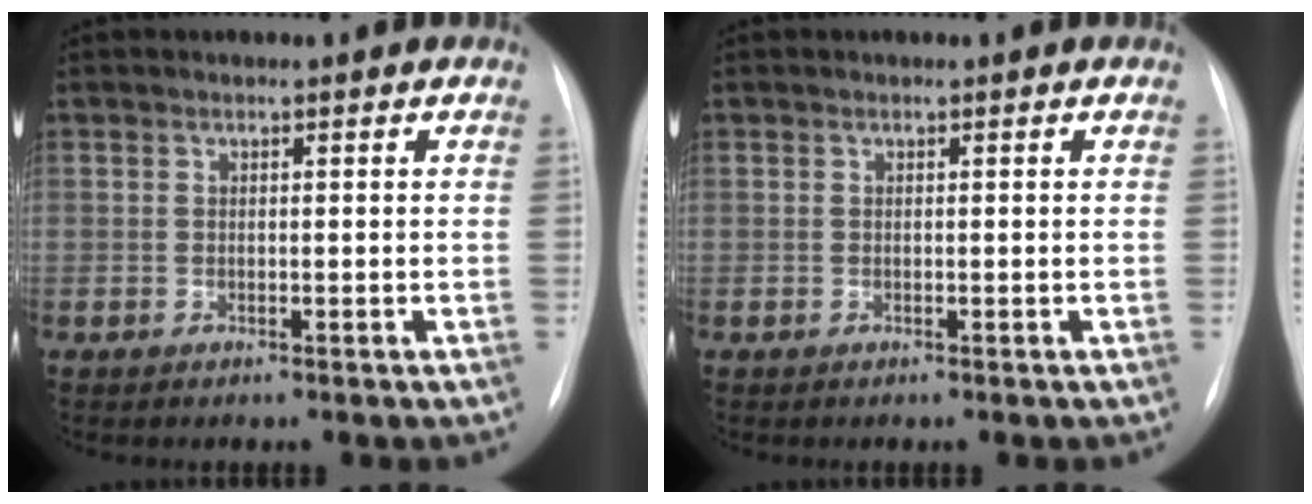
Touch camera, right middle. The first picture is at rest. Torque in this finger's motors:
{"motor_torque": [0.00, 0.00, 0.00, 0.00]}